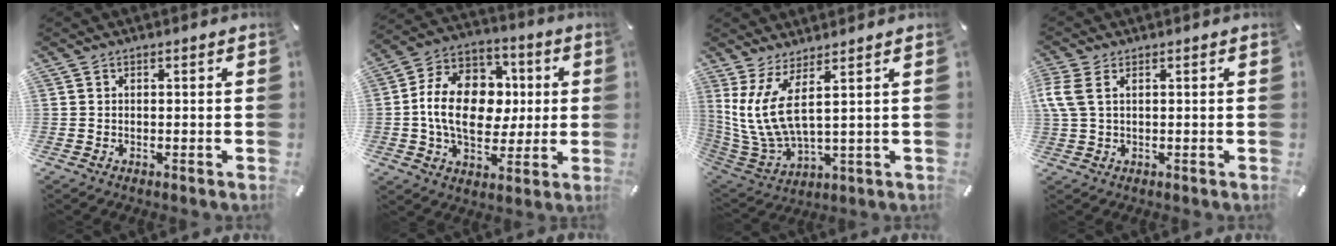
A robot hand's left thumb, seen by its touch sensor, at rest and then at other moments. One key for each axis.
{"total": 17.4, "fx": -0.5, "fy": 13.1, "fz": 11.4, "tx": -0.218, "ty": 0.017, "tz": -0.007}
{"total": 11.2, "fx": 4.1, "fy": 3.9, "fz": 9.6, "tx": -0.227, "ty": -0.028, "tz": 0.079}
{"total": 4.3, "fx": 1.5, "fy": 2.2, "fz": 3.4, "tx": -0.091, "ty": -0.005, "tz": 0.023}